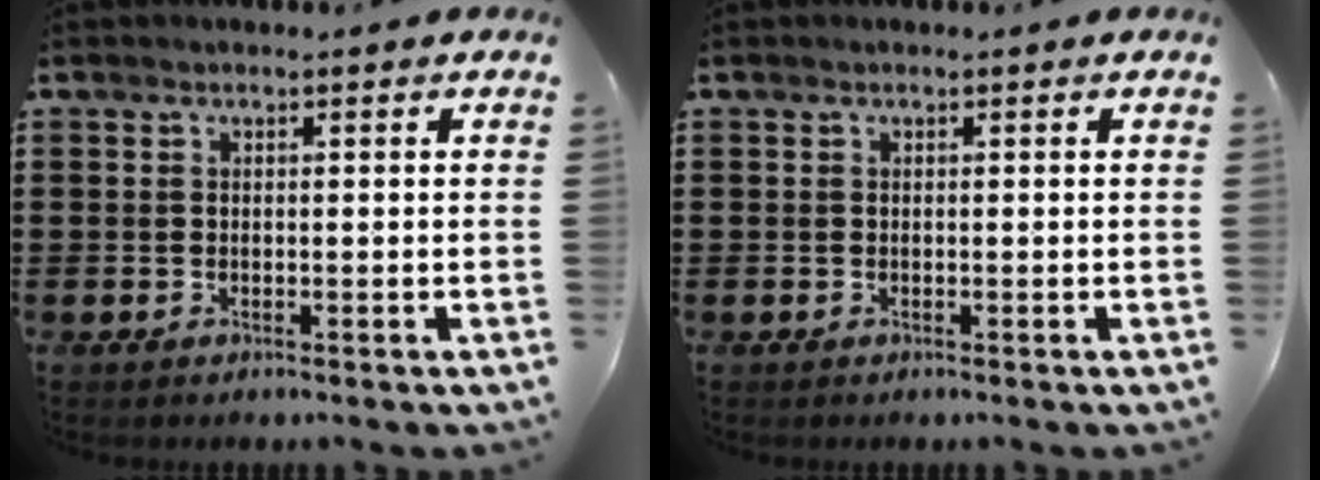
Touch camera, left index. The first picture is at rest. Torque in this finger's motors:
{"motor_torque": [-0.05, -0.07, -0.03, -0.01]}